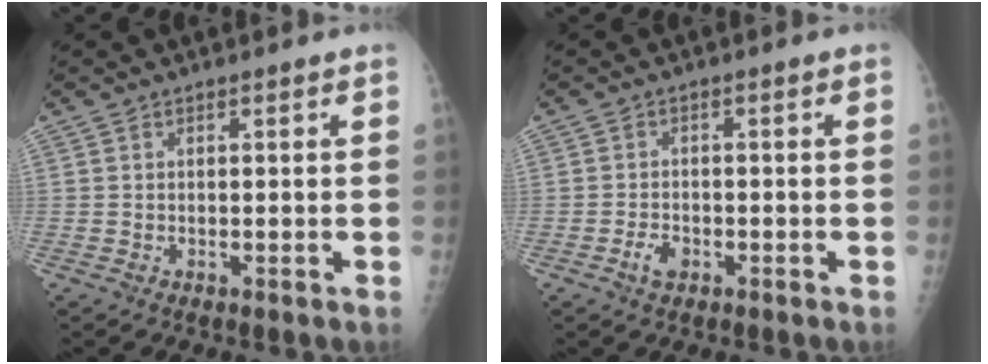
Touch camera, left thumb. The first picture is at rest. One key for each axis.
{"total": 2.7, "fx": -1.4, "fy": 1.7, "fz": 1.6, "tx": -0.028, "ty": 0.009, "tz": -0.023}